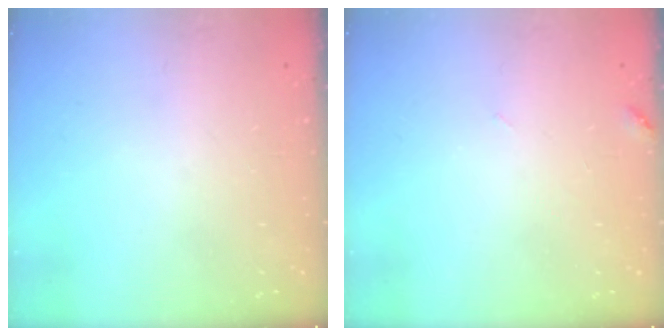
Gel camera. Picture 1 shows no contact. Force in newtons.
{"total": 3.1, "press": 3.0, "slide": 0.4}